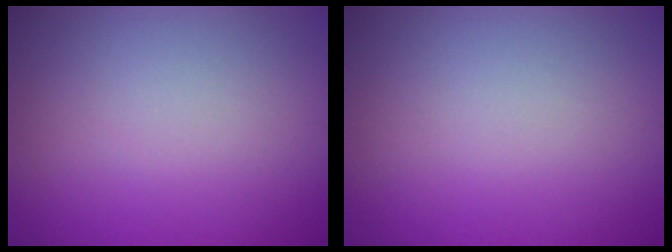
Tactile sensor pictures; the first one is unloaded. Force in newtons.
{"total": 0.0}